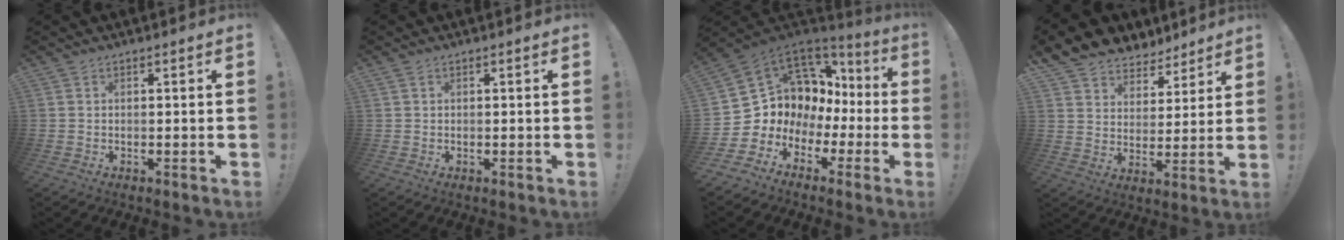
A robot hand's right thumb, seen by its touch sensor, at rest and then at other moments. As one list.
[{"total": 0.5, "force": [0.3, 0.5, 0.1], "torque": [-0.006, 0.004, 0.006]}, {"total": 7.4, "force": [3.1, 6.5, 1.8], "torque": [-0.025, -0.056, 0.073]}, {"total": 7.0, "force": [5.2, 4.6, 0.6], "torque": [-0.015, -0.046, 0.105]}]